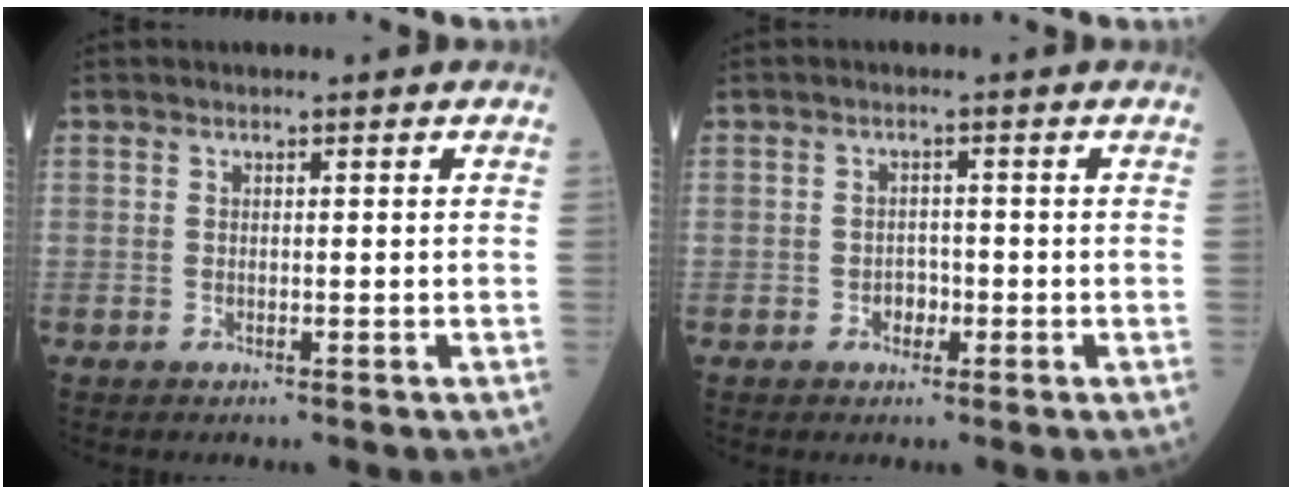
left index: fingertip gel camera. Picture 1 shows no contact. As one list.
[{"total": 1.7, "force": [-0.8, 1.2, 0.9], "torque": [-0.009, 0.005, -0.011]}]